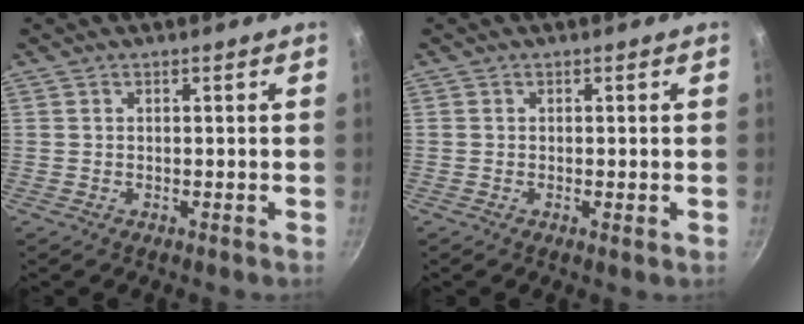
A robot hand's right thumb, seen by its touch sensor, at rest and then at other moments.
{"total": 1.0, "force": [-0.2, 0.2, 0.9], "torque": [-0.016, -0.002, -0.005]}